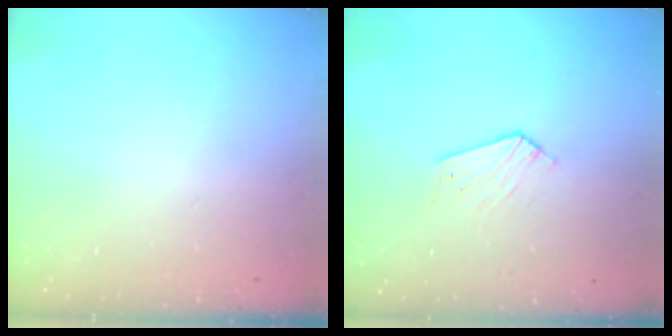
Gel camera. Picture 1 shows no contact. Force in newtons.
{"total": 4.2, "press": 4.2, "slide": 0.4}